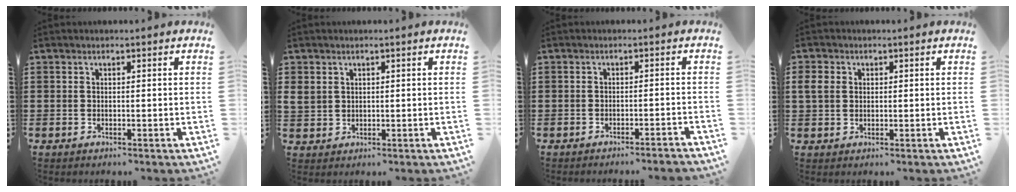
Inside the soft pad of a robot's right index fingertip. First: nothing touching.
{"total": 2.0, "force": [1.0, 1.7, 0.4], "torque": [-0.015, 0.009, 0.018]}
{"total": 1.7, "force": [-1.5, -0.4, 0.5], "torque": [-0.010, 0.001, -0.031]}
{"total": 2.8, "force": [0.6, 2.5, 1.3], "torque": [-0.034, 0.010, 0.009]}